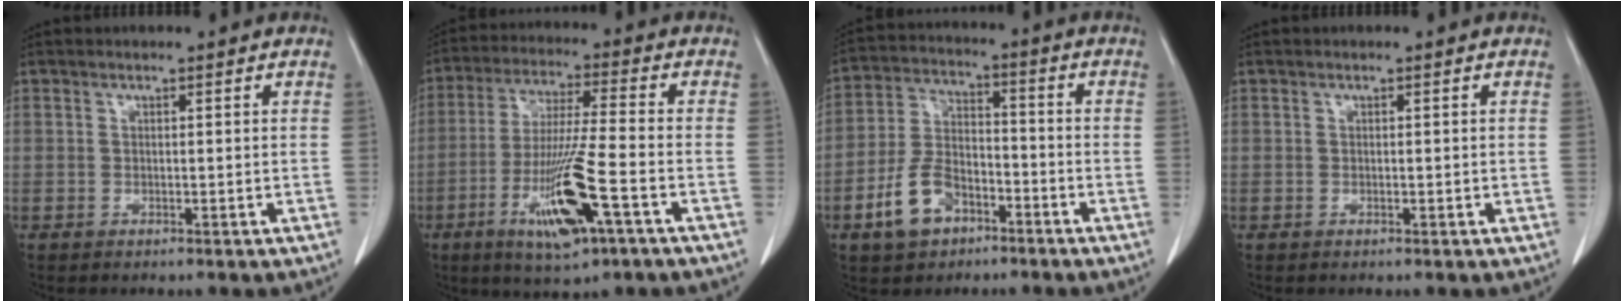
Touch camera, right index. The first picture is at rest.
{"total": 13.4, "force": [-5.4, 0.7, 12.2], "torque": [-0.241, -0.022, -0.092]}
{"total": 9.4, "force": [-5.1, 5.6, 5.6], "torque": [-0.128, 0.011, -0.092]}
{"total": 0.0}